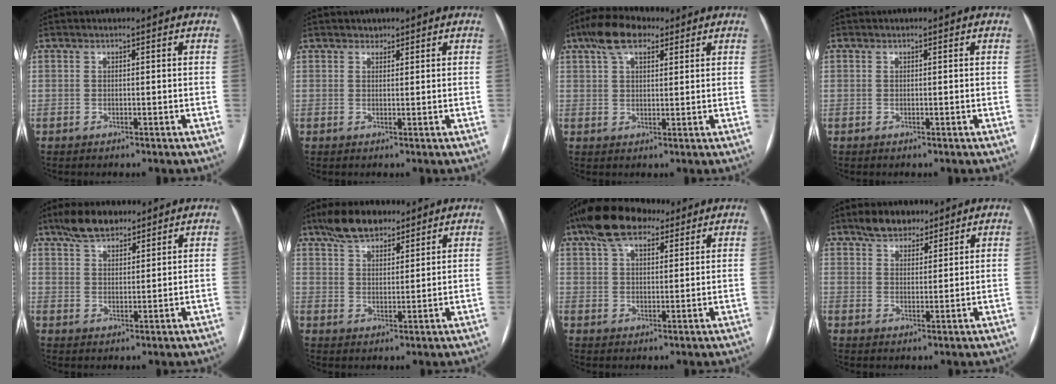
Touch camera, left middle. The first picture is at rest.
{"total": 1.0, "force": [0.8, 0.6, 0.0], "torque": [0.003, -0.002, 0.009]}
{"total": 8.9, "force": [5.8, 4.0, 5.4], "torque": [-0.105, 0.031, 0.102]}
{"total": 0.0}
{"total": 6.6, "force": [5.2, 2.5, 3.1], "torque": [-0.061, 0.012, 0.095]}
{"total": 8.0, "force": [6.2, 3.3, 3.8], "torque": [-0.071, 0.013, 0.112]}
{"total": 10.3, "force": [7.1, 4.6, 6.0], "torque": [-0.112, 0.036, 0.124]}
{"total": 5.4, "force": [4.2, 2.9, 1.8], "torque": [-0.031, 0.009, 0.075]}